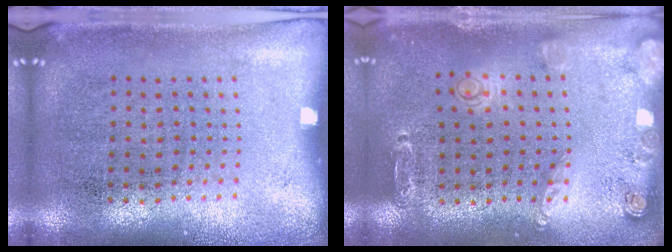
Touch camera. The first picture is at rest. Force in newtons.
{"total": 1.5, "press": 1.5, "slide": 0.3}